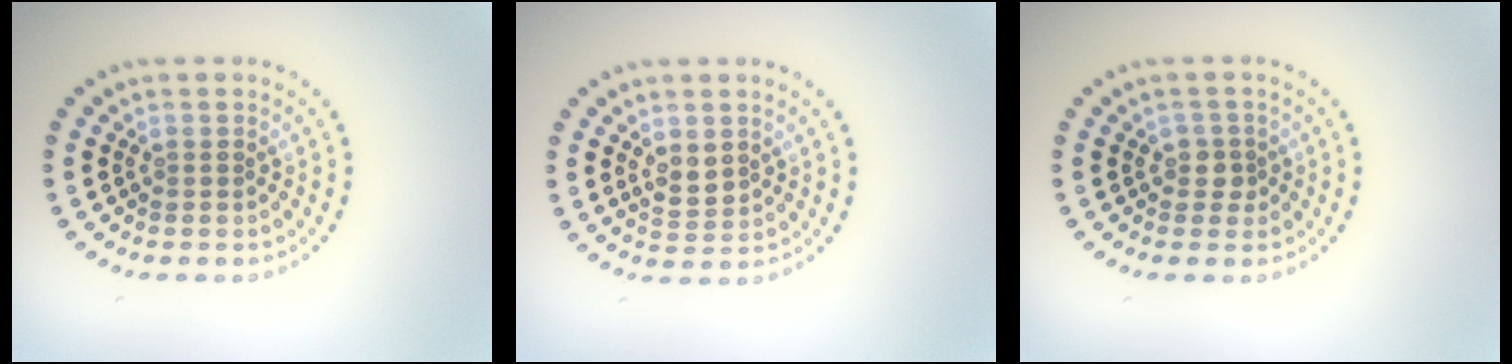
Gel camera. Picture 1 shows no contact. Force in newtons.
{"total": 1.9, "press": 1.8, "slide": 0.7}
{"total": 1.5, "press": 1.2, "slide": 0.9}